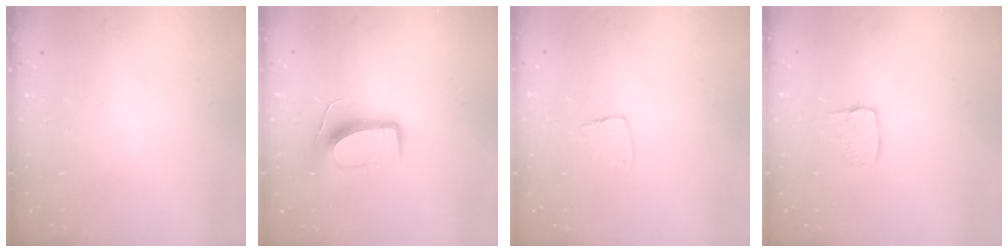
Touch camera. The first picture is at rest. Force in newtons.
{"total": 11.6, "press": 11.6, "slide": 0.1}
{"total": 5.5, "press": 5.5, "slide": 0.3}
{"total": 5.4, "press": 5.4, "slide": 0.3}